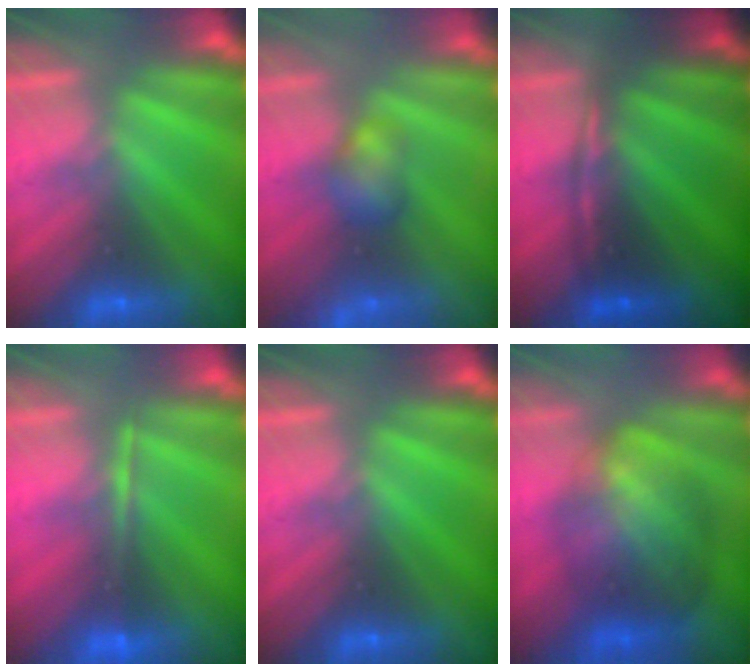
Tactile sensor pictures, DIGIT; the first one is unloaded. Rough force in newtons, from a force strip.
{"total": 3.0}
{"total": 1.6}
{"total": 1.6}
{"total": 0.0}
{"total": 8.5}